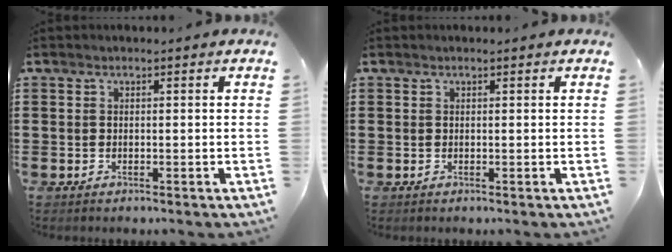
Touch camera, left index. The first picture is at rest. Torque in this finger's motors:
{"motor_torque": [1.14, -1.00, -0.02, 0.01]}